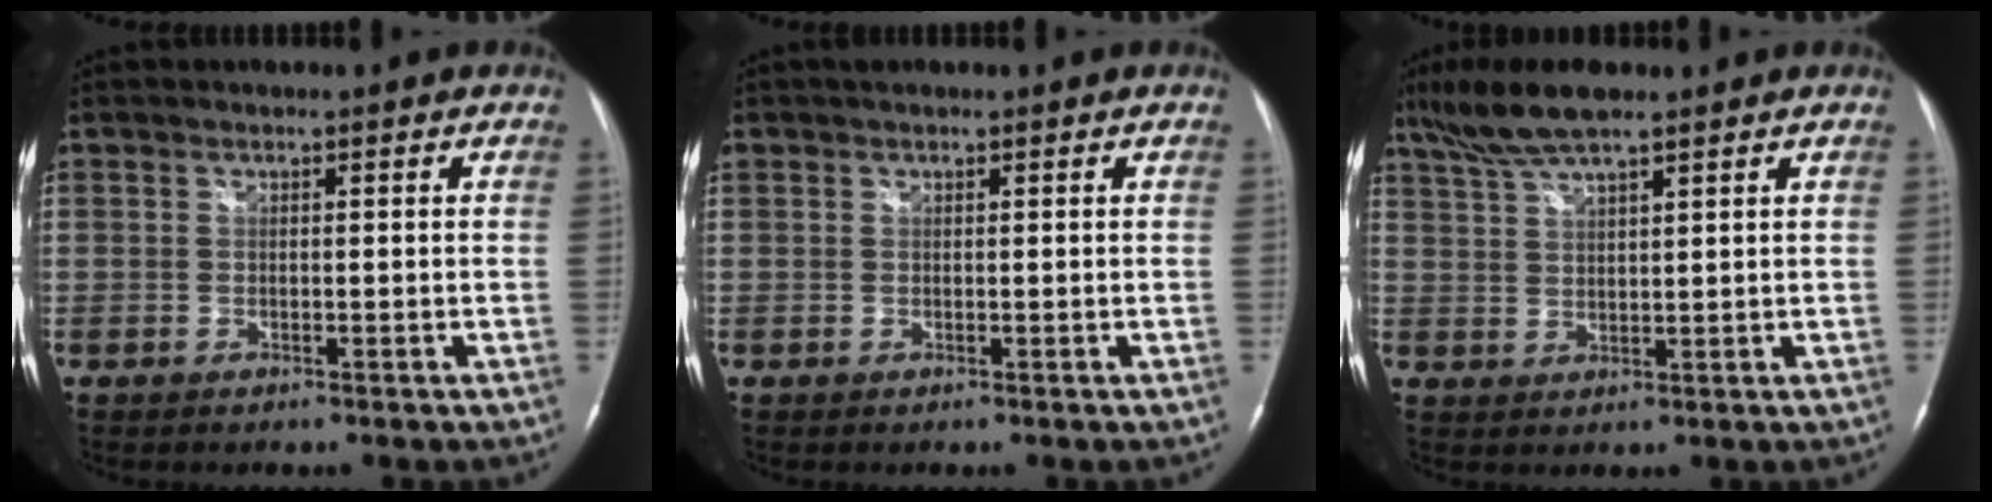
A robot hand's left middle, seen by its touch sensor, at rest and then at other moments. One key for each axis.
{"total": 1.1, "fx": 0.9, "fy": 0.5, "fz": 0.4, "tx": -0.013, "ty": 0.018, "tz": 0.017}
{"total": 7.5, "fx": 5.8, "fy": 1.1, "fz": 4.7, "tx": -0.099, "ty": 0.019, "tz": 0.109}